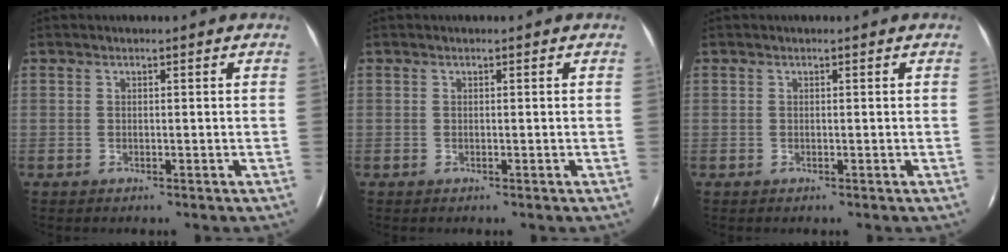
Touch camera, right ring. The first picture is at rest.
{"total": 0.0}
{"total": 0.0}